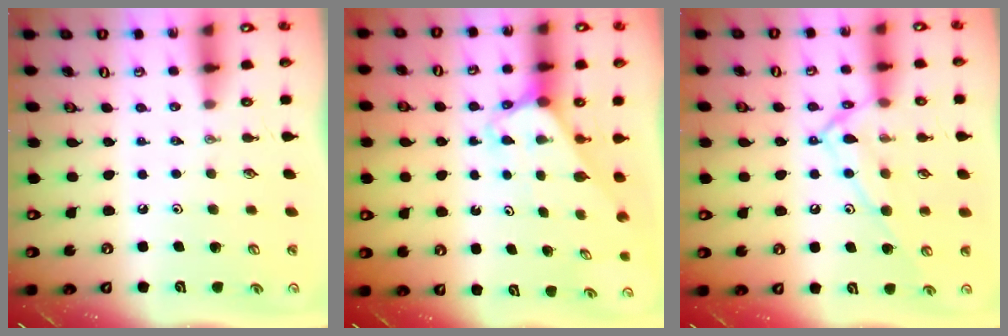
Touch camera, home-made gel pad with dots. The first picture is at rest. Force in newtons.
{"total": 2.5, "press": 2.5, "slide": 0.2}
{"total": 12.6, "press": 12.6, "slide": 0.7}